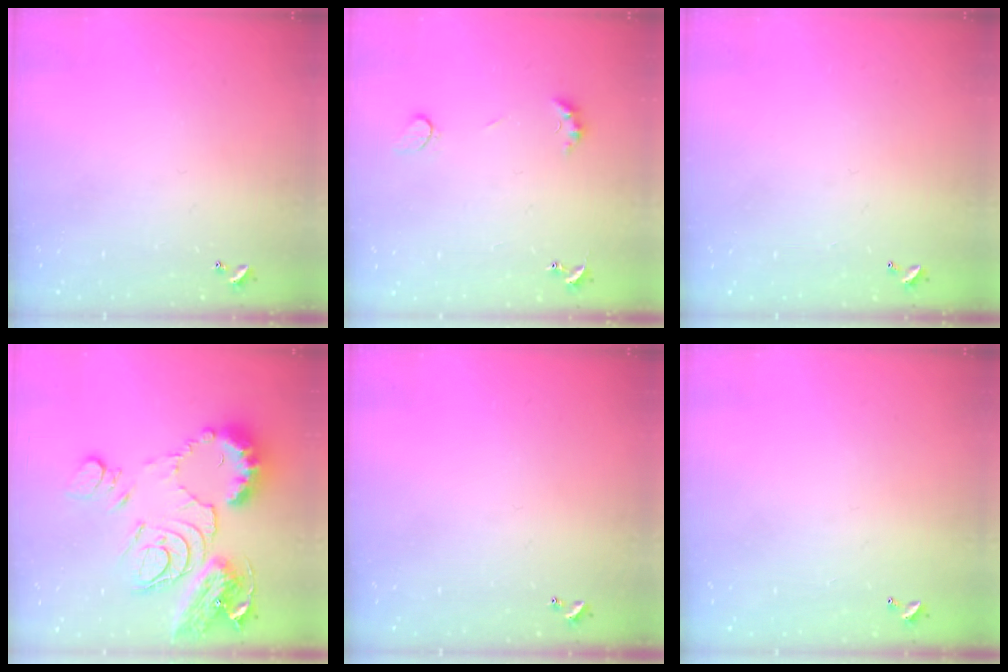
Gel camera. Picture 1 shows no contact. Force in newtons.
{"total": 4.2, "press": 4.2, "slide": 0.7}
{"total": 2.8, "press": 2.8, "slide": 0.1}
{"total": 18.9, "press": 18.7, "slide": 2.3}
{"total": 0.0}
{"total": 2.8, "press": 2.8, "slide": 0.1}